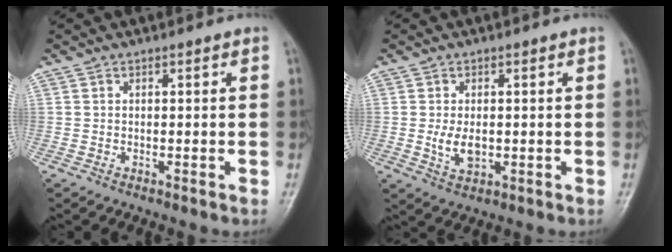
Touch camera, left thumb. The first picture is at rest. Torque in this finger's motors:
{"motor_torque": [-0.14, 0.55, 0.63, 0.06, 0.03]}